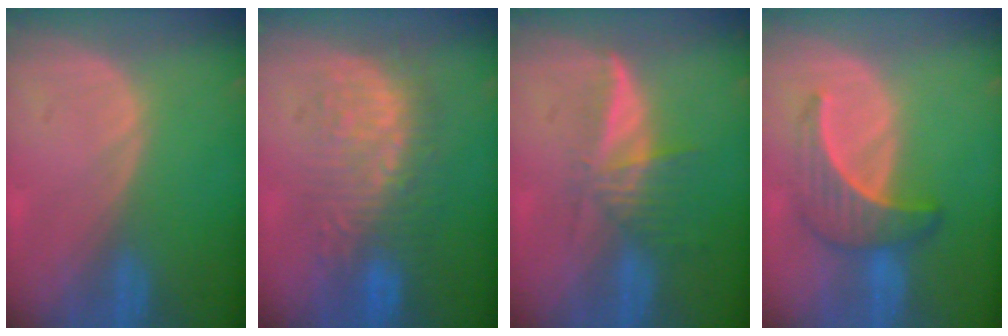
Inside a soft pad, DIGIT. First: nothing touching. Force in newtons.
{"total": 8.7, "press": 8.6, "slide": 1.3}
{"total": 6.0, "press": 5.2, "slide": 2.9}
{"total": 6.2, "press": 6.0, "slide": 1.8}